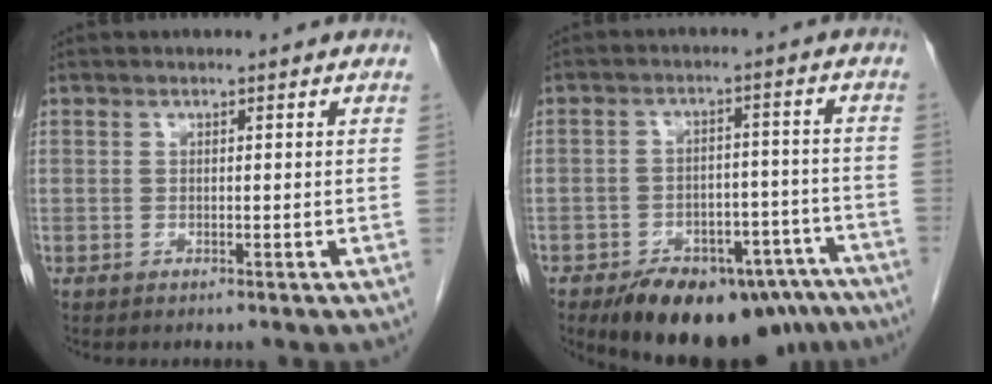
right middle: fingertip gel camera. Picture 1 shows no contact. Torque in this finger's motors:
{"motor_torque": [1.08, -1.06, 0.21, 0.12]}